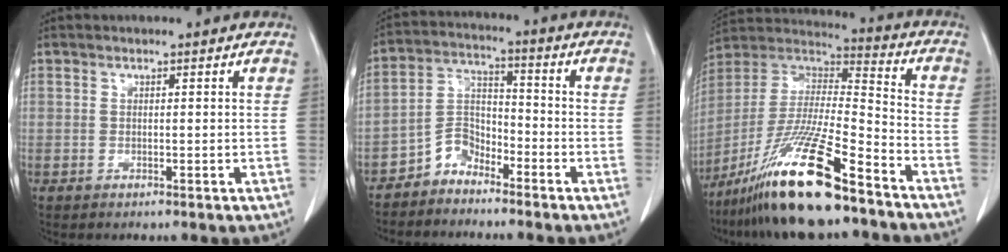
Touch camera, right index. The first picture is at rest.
{"total": 5.2, "force": [-4.2, 2.7, 1.5], "torque": [-0.027, 0.013, -0.087]}
{"total": 19.9, "force": [-13.8, 1.5, 14.2], "torque": [-0.304, -0.031, -0.258]}